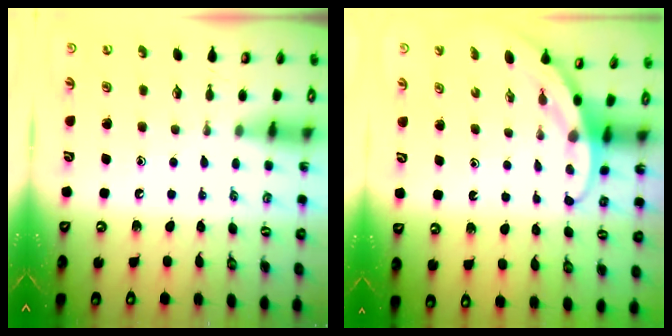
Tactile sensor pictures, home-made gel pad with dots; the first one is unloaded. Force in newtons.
{"total": 2.9, "press": 2.9, "slide": 0.1}